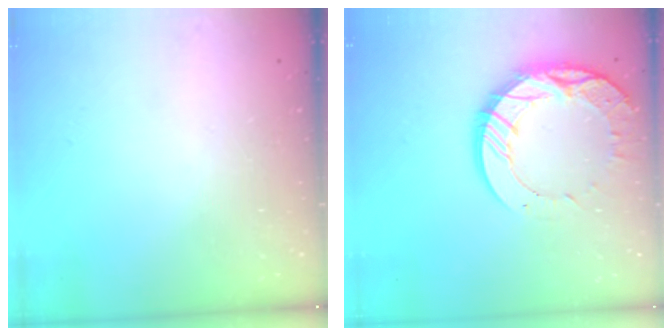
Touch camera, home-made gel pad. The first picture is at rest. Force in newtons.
{"total": 16.6, "press": 16.5, "slide": 1.3}